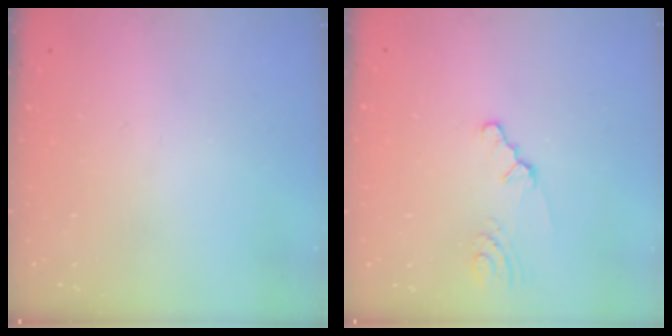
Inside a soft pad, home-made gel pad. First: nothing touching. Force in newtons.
{"total": 2.3, "press": 2.3, "slide": 0.4}